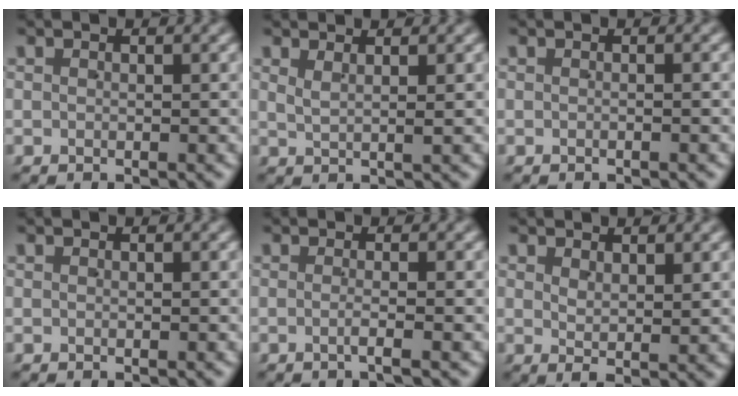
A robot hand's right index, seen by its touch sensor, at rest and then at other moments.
{"total": 1.5, "force": [1.1, -0.3, 0.9], "torque": [-0.023, -0.006, 0.028]}
{"total": 0.0}
{"total": 0.0}
{"total": 1.4, "force": [-0.9, -0.3, 1.0], "torque": [-0.024, -0.004, -0.017]}
{"total": 1.6, "force": [0.9, 0.1, 1.4], "torque": [-0.021, -0.011, 0.025]}